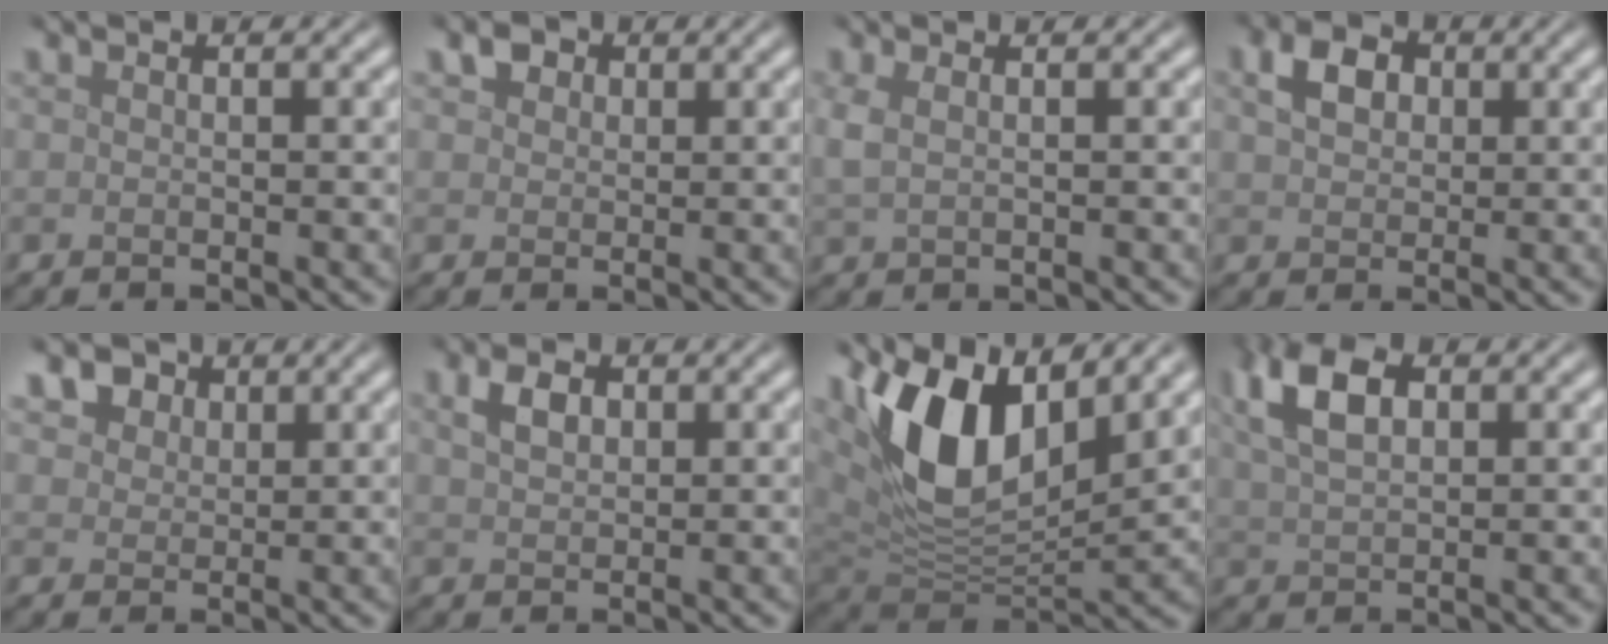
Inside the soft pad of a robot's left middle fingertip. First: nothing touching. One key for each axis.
{"total": 1.9, "fx": 1.1, "fy": 1.4, "fz": 0.8, "tx": -0.015, "ty": 0.003, "tz": 0.016}
{"total": 1.7, "fx": 0.6, "fy": 0.8, "fz": 1.4, "tx": -0.036, "ty": 0.003, "tz": 0.014}
{"total": 3.2, "fx": 1.1, "fy": 2.3, "fz": 1.9, "tx": -0.040, "ty": 0.008, "tz": 0.015}
{"total": 6.2, "fx": 3.7, "fy": 4.1, "fz": 2.7, "tx": -0.072, "ty": 0.010, "tz": 0.057}
{"total": 2.4, "fx": 1.1, "fy": 1.5, "fz": 1.6, "tx": -0.035, "ty": 0.006, "tz": 0.021}
{"total": 10.8, "fx": 4.6, "fy": 5.5, "fz": 8.1, "tx": -0.159, "ty": -0.005, "tz": 0.082}
{"total": 5.6, "fx": 2.4, "fy": 3.0, "fz": 4.1, "tx": -0.093, "ty": 0.012, "tz": 0.043}